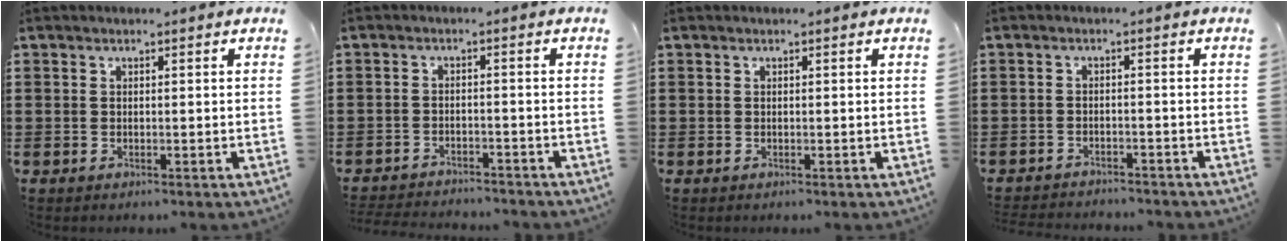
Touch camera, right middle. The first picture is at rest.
{"total": 2.8, "force": [-2.8, 0.1, 0.1], "torque": [-0.008, -0.004, -0.058]}
{"total": 0.0}
{"total": 2.1, "force": [-2.1, 0.1, 0.0], "torque": [-0.008, -0.003, -0.045]}